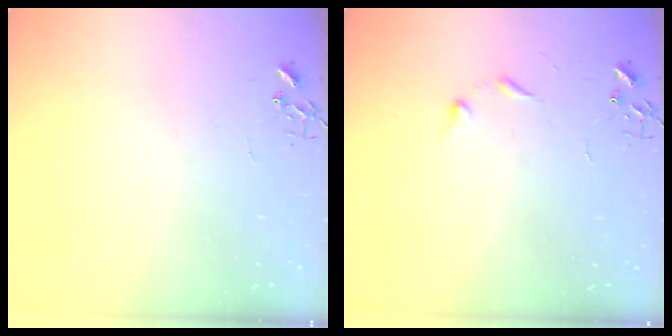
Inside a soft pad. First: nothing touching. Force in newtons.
{"total": 4.5, "press": 4.4, "slide": 0.7}